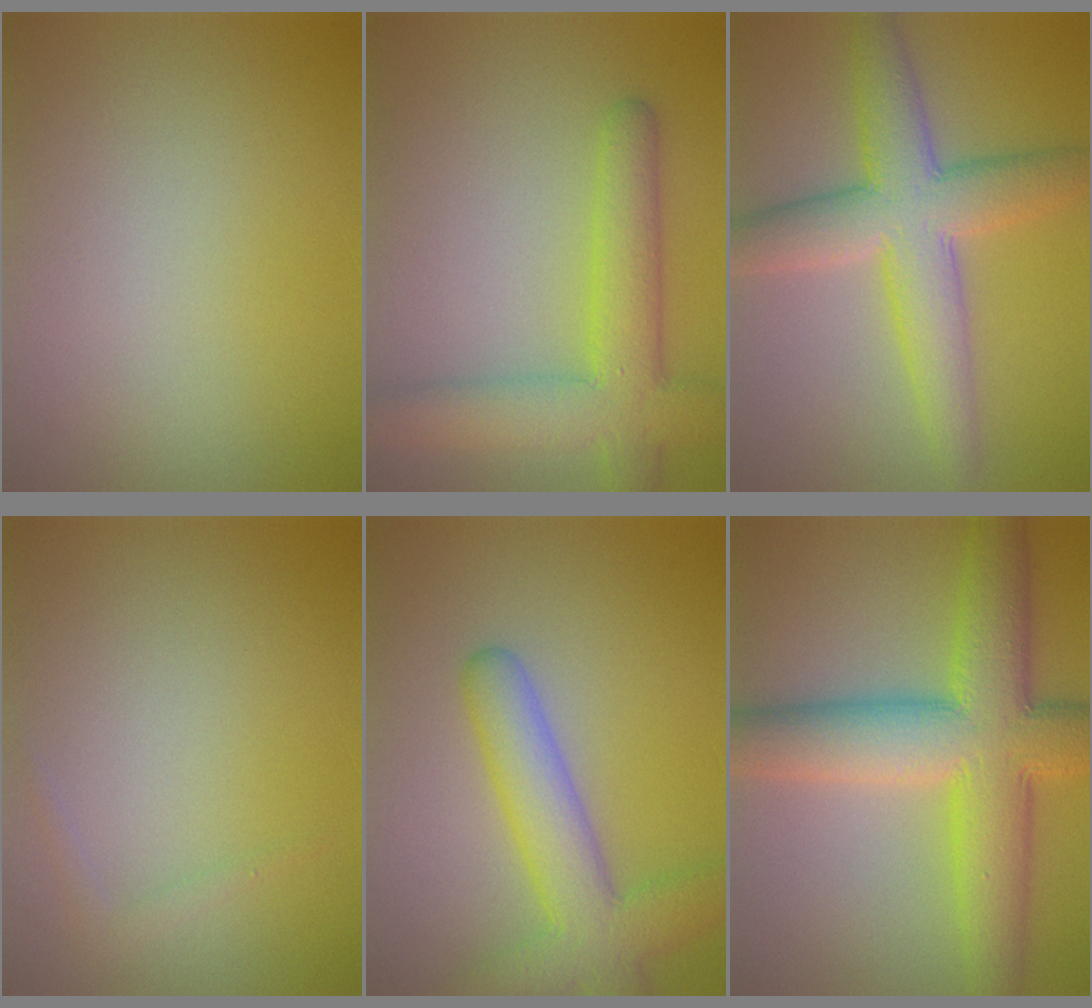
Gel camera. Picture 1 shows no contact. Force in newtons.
{"total": 6.2, "press": 6.2, "slide": 0.2}
{"total": 7.5, "press": 7.5, "slide": 0.2}
{"total": 0.7, "press": 0.7, "slide": 0.1}
{"total": 6.3, "press": 6.3, "slide": 0.3}
{"total": 10.6, "press": 10.6, "slide": 0.2}